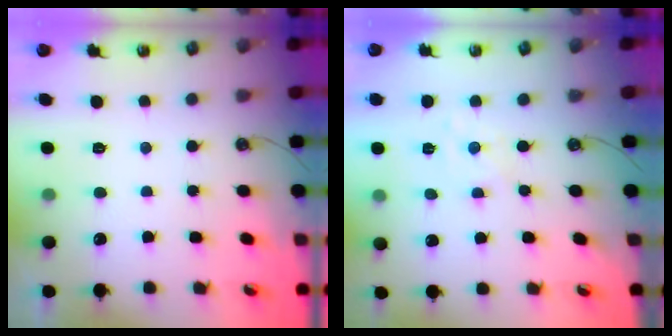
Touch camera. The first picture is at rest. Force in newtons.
{"total": 1.7, "press": 1.6, "slide": 0.2}